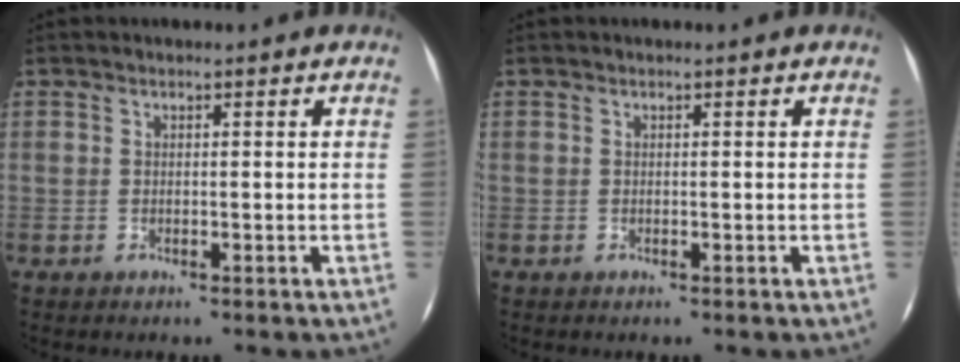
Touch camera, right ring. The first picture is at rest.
{"total": 0.0}